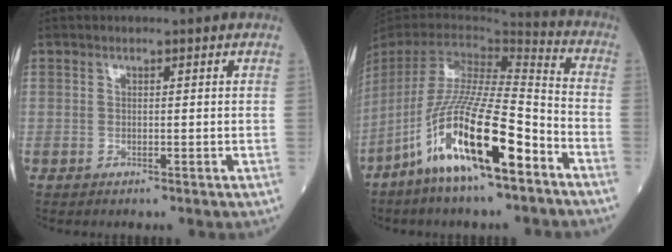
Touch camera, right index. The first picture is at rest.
{"total": 18.5, "force": [-10.5, 2.5, 15.0], "torque": [-0.312, -0.032, -0.196]}